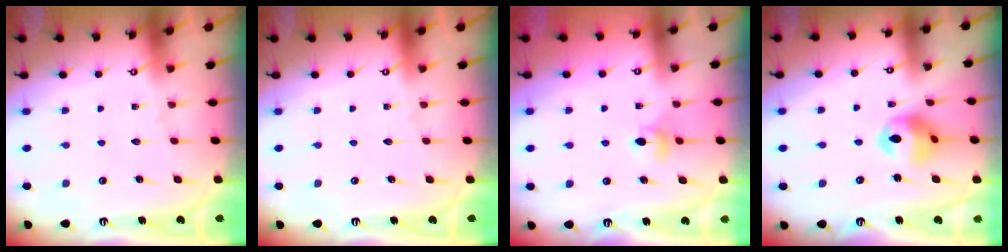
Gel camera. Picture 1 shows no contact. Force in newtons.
{"total": 0.0}
{"total": 5.1, "press": 5.1, "slide": 0.7}
{"total": 11.8, "press": 11.7, "slide": 1.3}